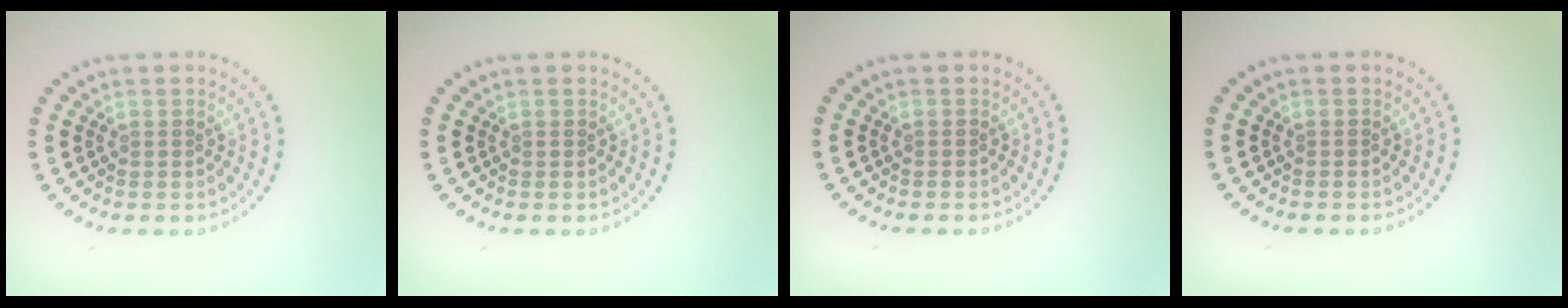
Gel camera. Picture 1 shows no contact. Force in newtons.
{"total": 0.0}
{"total": 0.0}
{"total": 0.0}